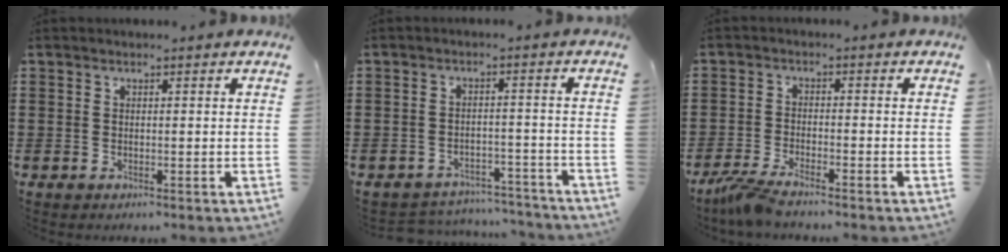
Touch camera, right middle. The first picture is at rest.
{"total": 3.9, "force": [-3.8, 0.7, 0.0], "torque": [-0.006, 0.005, -0.081]}
{"total": 3.7, "force": [-3.3, -0.1, 1.7], "torque": [-0.052, -0.015, -0.067]}